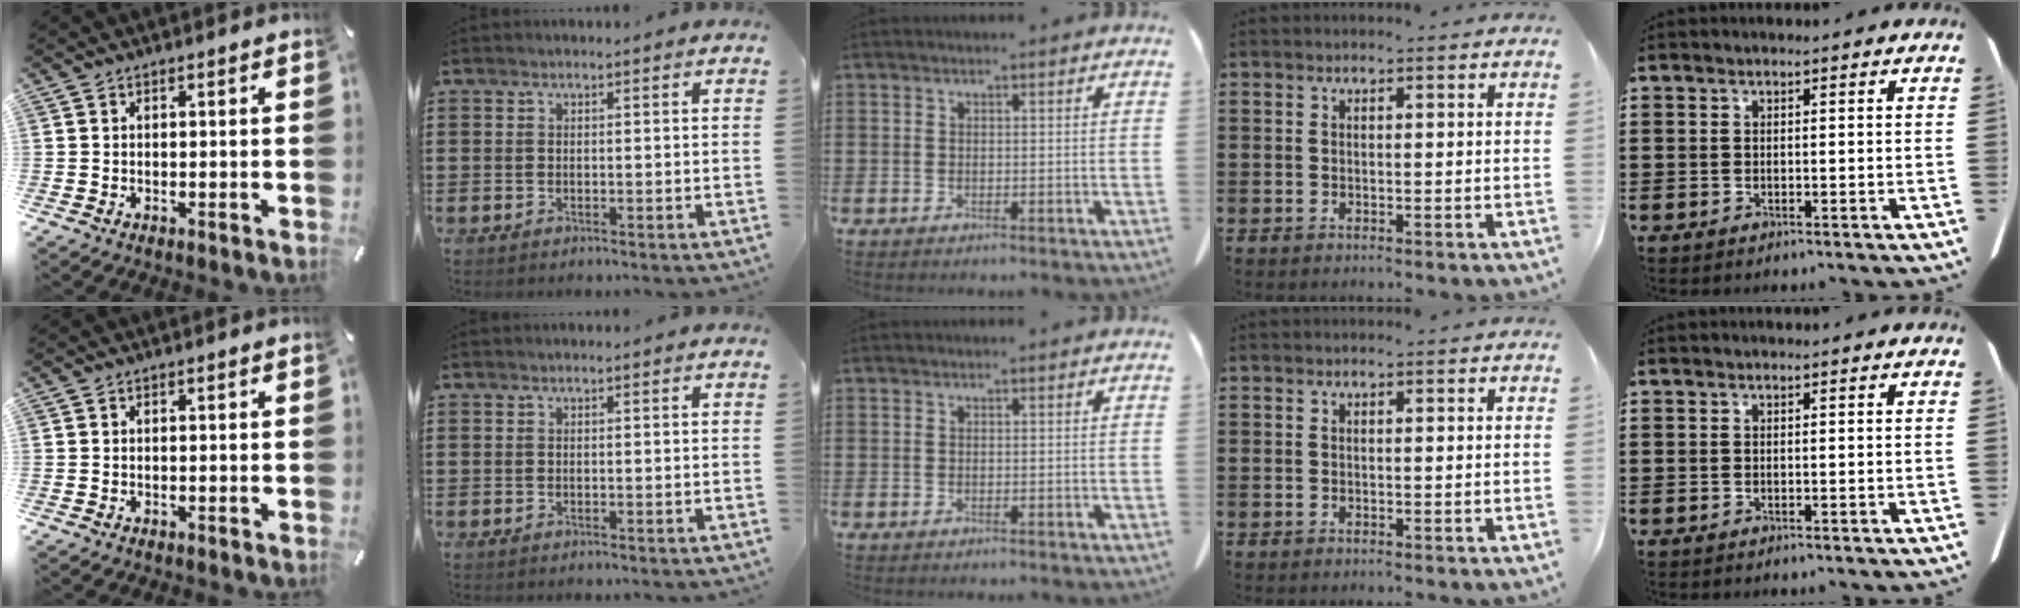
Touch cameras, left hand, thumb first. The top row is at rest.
{}